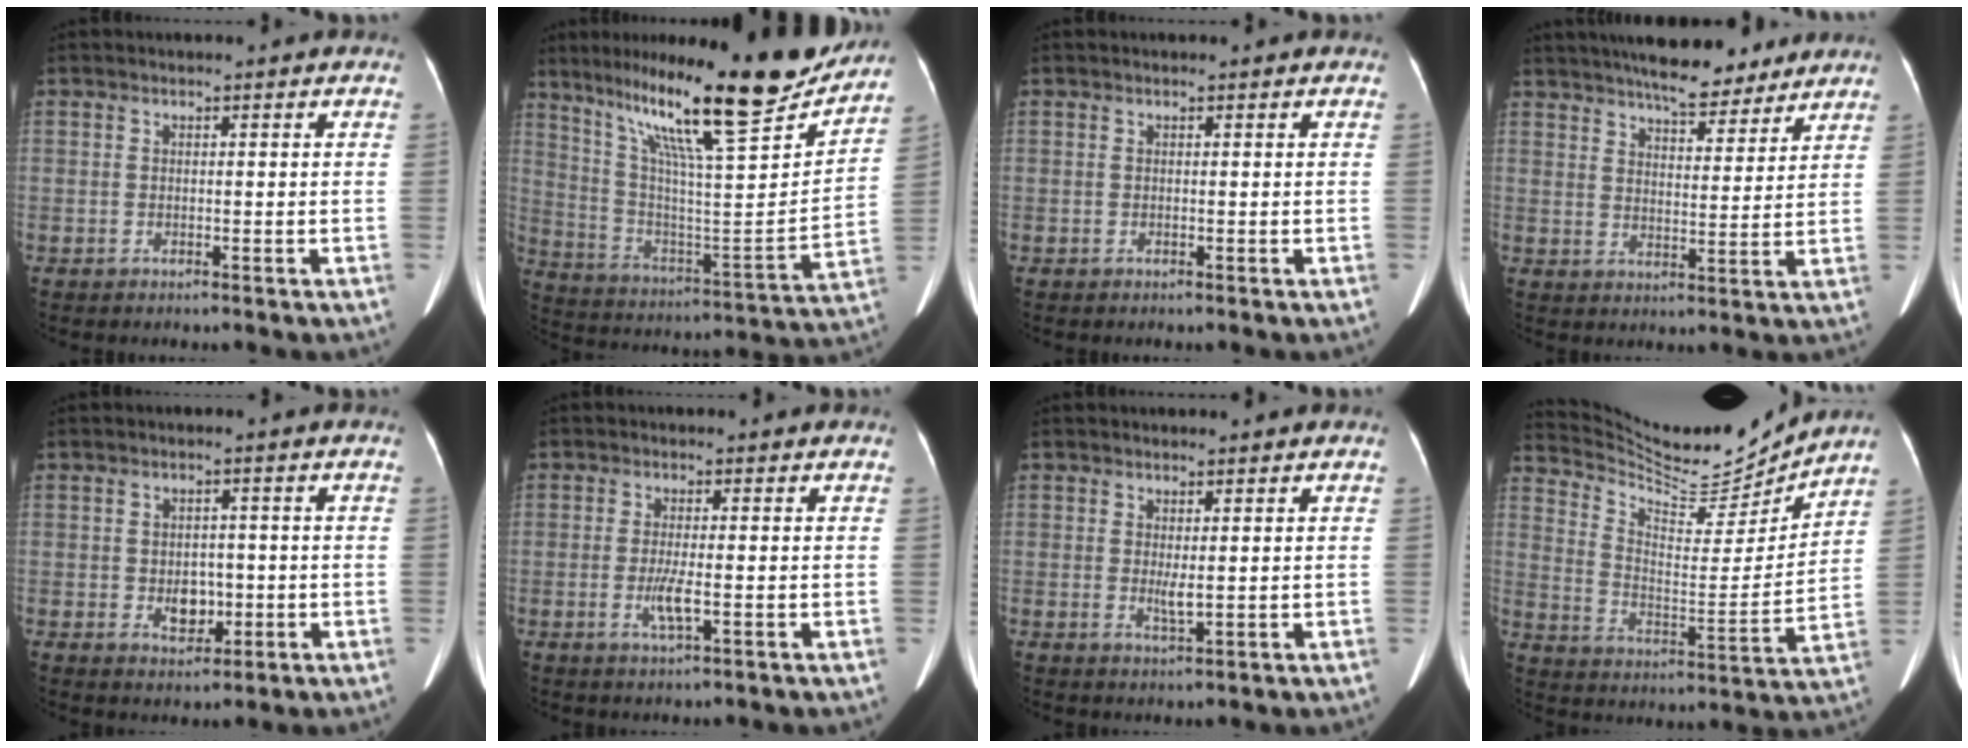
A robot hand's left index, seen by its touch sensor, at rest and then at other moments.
{"total": 25.1, "force": [19.7, 1.8, 15.4], "torque": [-0.262, -0.021, 0.312]}
{"total": 0.0}
{"total": 13.2, "force": [11.1, 3.2, 6.4], "torque": [-0.092, 0.017, 0.161]}
{"total": 3.7, "force": [-0.7, 2.6, 2.5], "torque": [-0.039, 0.005, -0.001]}
{"total": 3.0, "force": [-0.7, 0.3, 3.0], "torque": [-0.063, -0.006, -0.012]}
{"total": 1.9, "force": [0.4, 0.4, 1.8], "torque": [-0.038, -0.004, 0.012]}
{"total": 17.4, "force": [16.7, 1.5, 4.7], "torque": [-0.099, -0.028, 0.266]}